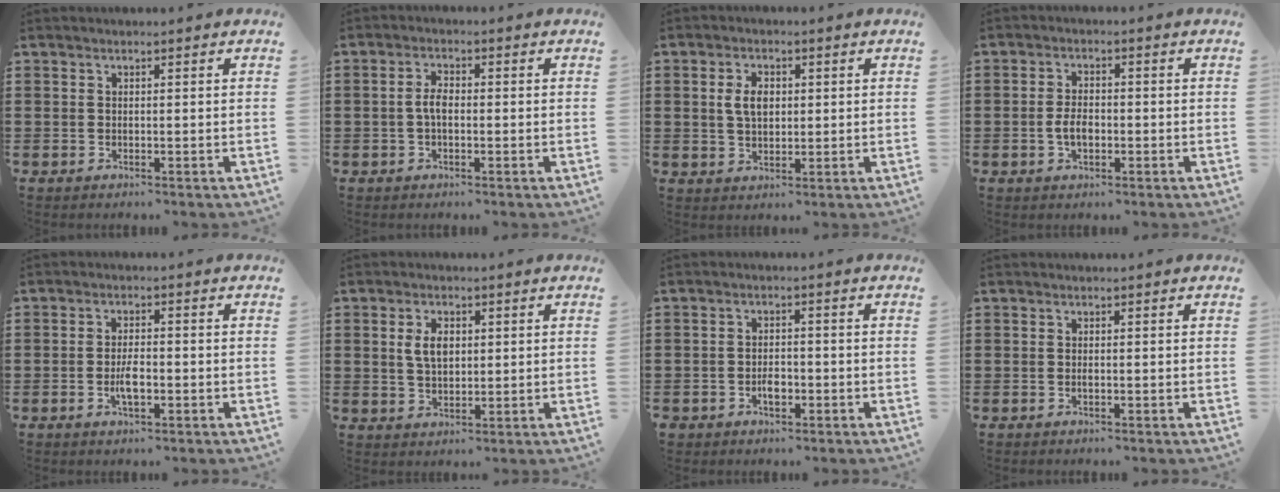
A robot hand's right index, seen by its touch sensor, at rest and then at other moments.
{"total": 2.7, "force": [-0.5, 1.3, 2.3], "torque": [-0.052, 0.001, -0.012]}
{"total": 4.1, "force": [0.7, 2.5, 3.2], "torque": [-0.075, 0.009, 0.008]}
{"total": 3.3, "force": [-0.7, 1.8, 2.7], "torque": [-0.066, -0.002, -0.017]}
{"total": 3.7, "force": [-1.1, 1.1, 3.4], "torque": [-0.067, -0.004, -0.019]}
{"total": 4.1, "force": [0.9, 2.4, 3.2], "torque": [-0.060, 0.008, 0.012]}
{"total": 2.4, "force": [-1.2, 1.5, 1.5], "torque": [-0.033, -0.001, -0.022]}
{"total": 0.6, "force": [-0.2, 0.0, 0.6], "torque": [-0.014, -0.008, -0.001]}